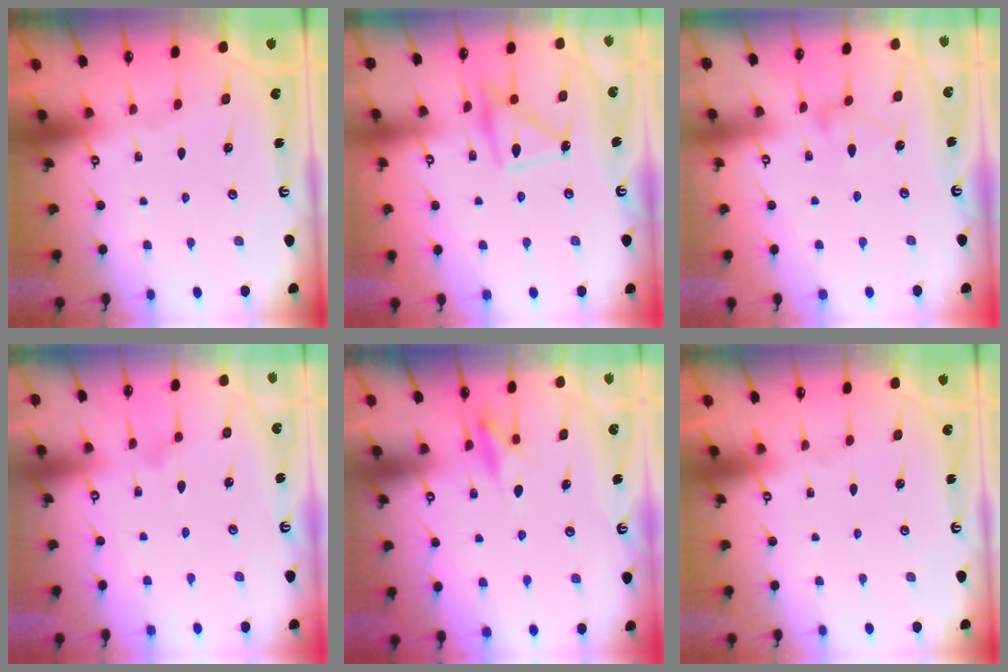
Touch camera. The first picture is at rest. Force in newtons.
{"total": 13.8, "press": 13.8, "slide": 1.2}
{"total": 7.0, "press": 7.0, "slide": 0.4}
{"total": 7.1, "press": 7.0, "slide": 1.1}
{"total": 8.5, "press": 8.4, "slide": 1.3}
{"total": 0.0}